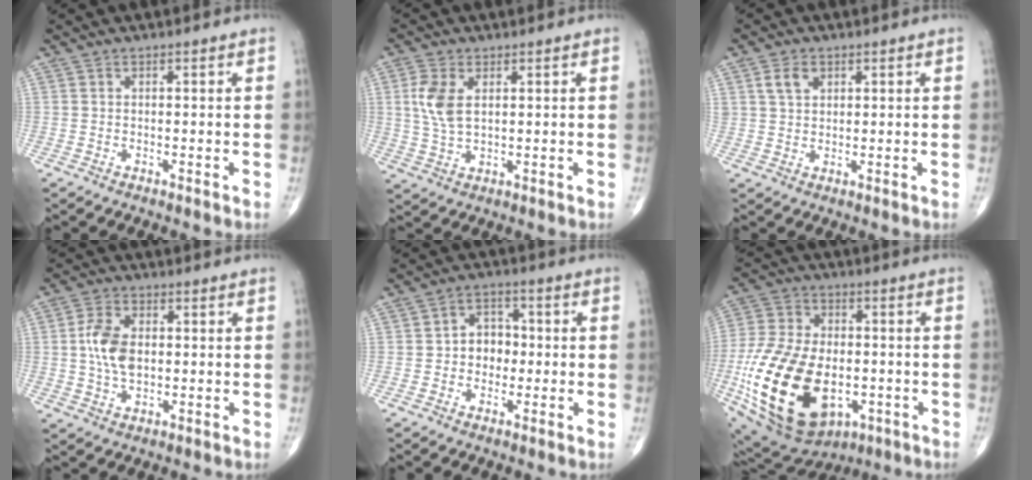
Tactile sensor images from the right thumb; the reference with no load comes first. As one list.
[{"total": 6.7, "force": [1.7, 3.6, 5.3], "torque": [-0.117, 0.000, 0.037]}, {"total": 3.9, "force": [1.8, 2.6, 2.2], "torque": [-0.030, -0.003, 0.035]}, {"total": 7.6, "force": [0.5, 4.6, 6.1], "torque": [-0.114, 0.003, 0.007]}, {"total": 6.2, "force": [-0.4, 5.0, 3.6], "torque": [-0.021, 0.019, -0.017]}, {"total": 27.6, "force": [-6.7, 16.8, 21.0], "torque": [-0.426, -0.008, -0.094]}]